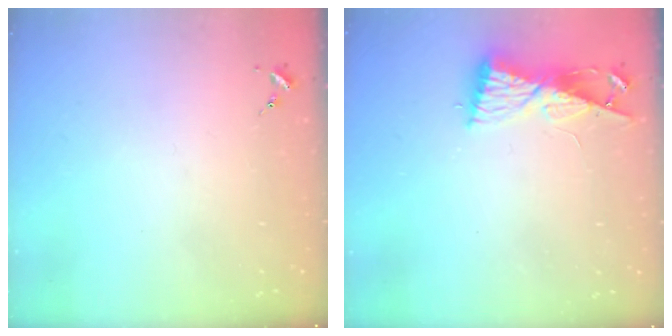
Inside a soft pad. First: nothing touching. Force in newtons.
{"total": 8.5, "press": 8.5, "slide": 0.7}